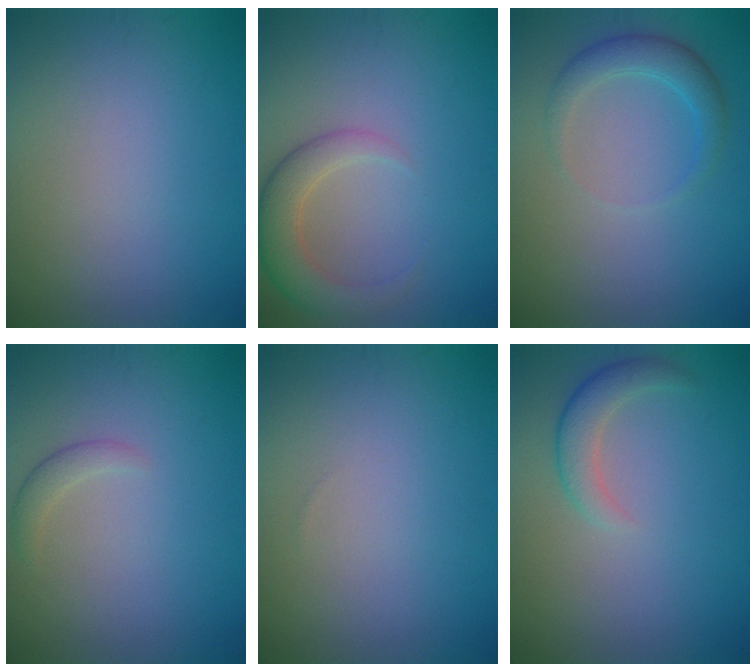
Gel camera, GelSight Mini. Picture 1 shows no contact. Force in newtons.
{"total": 3.9, "press": 3.9, "slide": 0.3}
{"total": 2.7, "press": 2.7, "slide": 0.1}
{"total": 1.2, "press": 1.2, "slide": 0.1}
{"total": 0.0}
{"total": 2.5, "press": 2.5, "slide": 0.3}